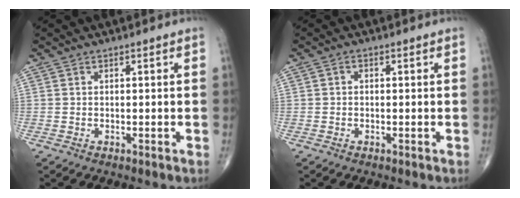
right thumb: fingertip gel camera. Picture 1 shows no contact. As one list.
[{"total": 0.7, "force": [-0.1, 0.6, 0.4], "torque": [-0.003, 0.002, -0.006]}]